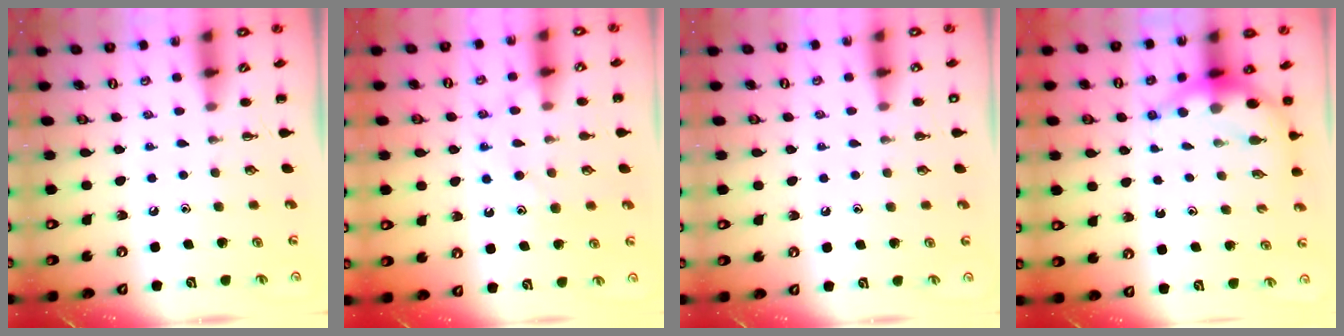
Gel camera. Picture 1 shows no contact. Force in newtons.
{"total": 11.9, "press": 11.9, "slide": 0.9}
{"total": 1.4, "press": 1.4, "slide": 0.1}
{"total": 6.5, "press": 6.3, "slide": 1.5}